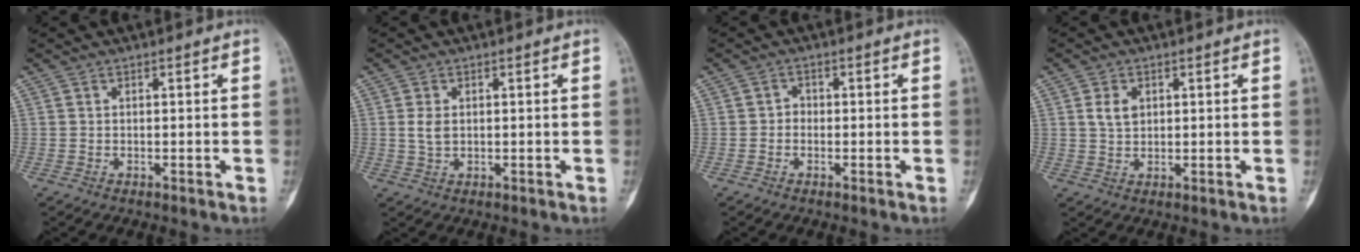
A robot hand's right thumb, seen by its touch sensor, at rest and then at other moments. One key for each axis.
{"total": 2.7, "fx": 0.3, "fy": 1.8, "fz": 2.0, "tx": -0.038, "ty": 0.000, "tz": 0.009}
{"total": 1.4, "fx": -0.4, "fy": 1.2, "fz": 0.6, "tx": 0.001, "ty": 0.007, "tz": -0.014}
{"total": 3.5, "fx": 1.0, "fy": 2.4, "fz": 2.2, "tx": -0.032, "ty": -0.003, "tz": 0.021}